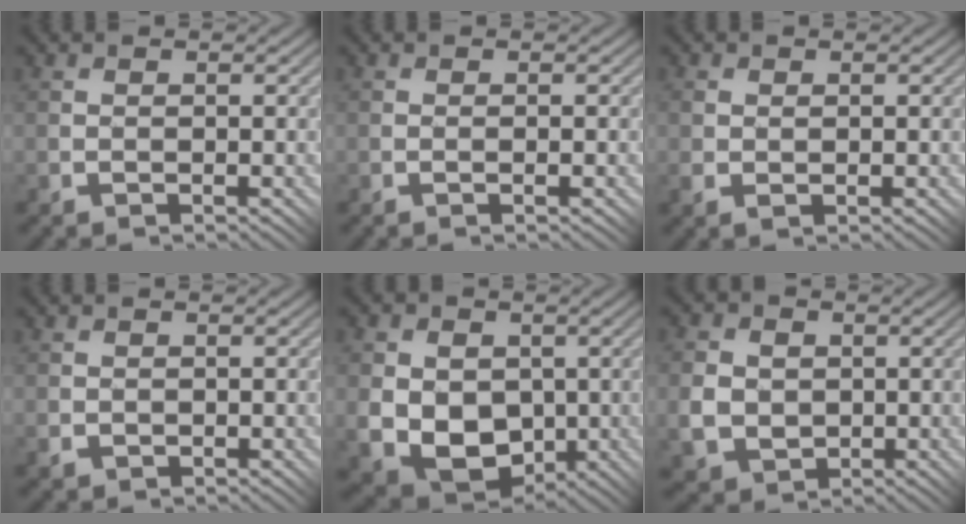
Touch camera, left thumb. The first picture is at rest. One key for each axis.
{"total": 0.7, "fx": -0.3, "fy": -0.1, "fz": 0.6, "tx": -0.007, "ty": 0.005, "tz": -0.002}
{"total": 1.6, "fx": 0.1, "fy": 1.1, "fz": 1.2, "tx": -0.024, "ty": -0.003, "tz": 0.001}
{"total": 0.8, "fx": -0.1, "fy": 0.8, "fz": 0.2, "tx": -0.007, "ty": -0.003, "tz": -0.001}
{"total": 11.1, "fx": -1.4, "fy": 8.7, "fz": 6.8, "tx": -0.127, "ty": -0.012, "tz": -0.036}
{"total": 6.6, "fx": -0.1, "fy": 5.9, "fz": 2.9, "tx": -0.095, "ty": -0.011, "tz": -0.013}